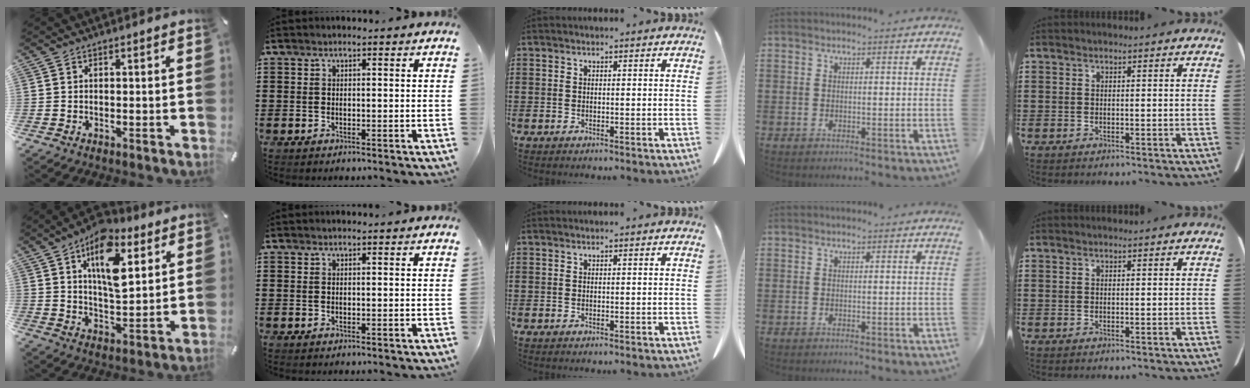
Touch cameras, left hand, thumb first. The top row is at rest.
{"thumb": {"total": 15.4, "force": [7.6, 8.2, 10.6], "torque": [-0.164, -0.022, 0.130]}}